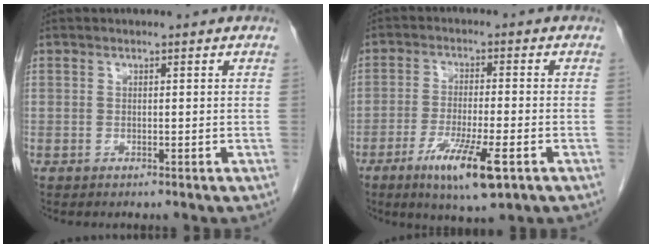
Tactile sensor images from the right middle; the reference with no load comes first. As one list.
[{"total": 9.2, "force": [-4.5, 1.1, 7.9], "torque": [-0.145, -0.021, -0.072]}]